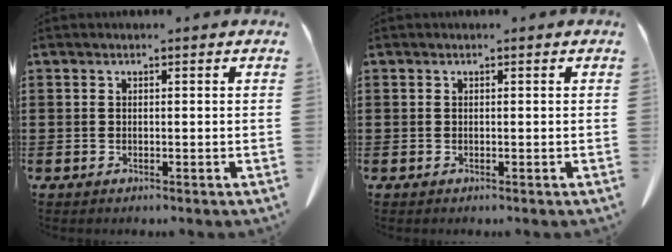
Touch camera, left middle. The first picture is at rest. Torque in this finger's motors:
{"motor_torque": [-0.02, -0.02, 0.00, 0.00]}